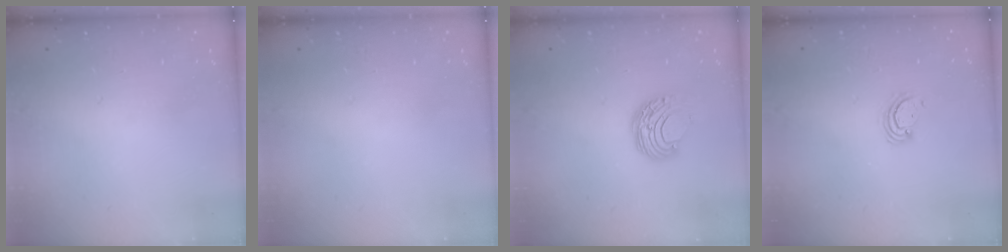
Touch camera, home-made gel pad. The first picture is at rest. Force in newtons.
{"total": 0.0}
{"total": 8.5, "press": 8.5, "slide": 0.4}
{"total": 2.6, "press": 2.6, "slide": 0.3}